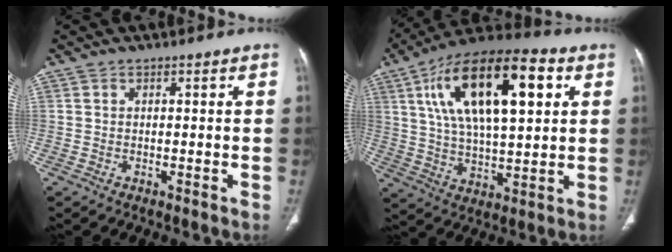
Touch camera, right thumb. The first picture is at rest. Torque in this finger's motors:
{"motor_torque": [-1.42, 2.99, 1.27, 0.25, 0.22]}